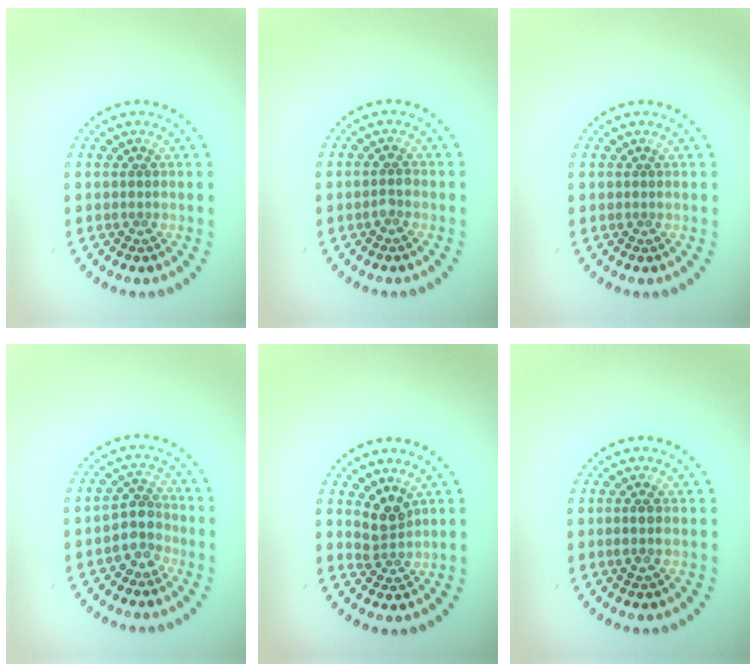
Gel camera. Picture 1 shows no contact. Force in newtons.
{"total": 0.9, "press": 0.9, "slide": 0.2}
{"total": 0.0}
{"total": 2.6, "press": 2.2, "slide": 1.4}
{"total": 2.5, "press": 1.8, "slide": 1.7}
{"total": 1.2, "press": 1.1, "slide": 0.5}